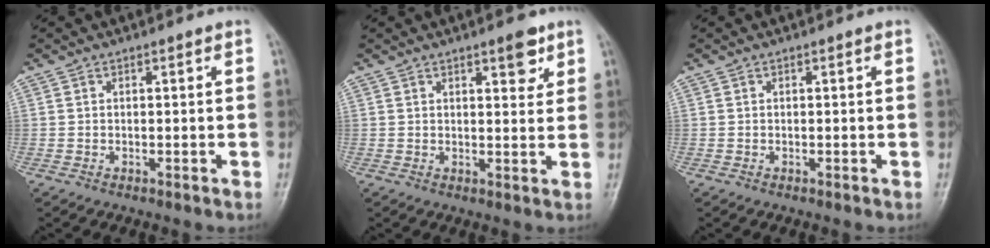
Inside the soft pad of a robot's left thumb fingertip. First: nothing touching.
{"total": 4.4, "force": [2.7, 1.7, 3.1], "torque": [-0.026, -0.014, 0.035]}
{"total": 0.0}